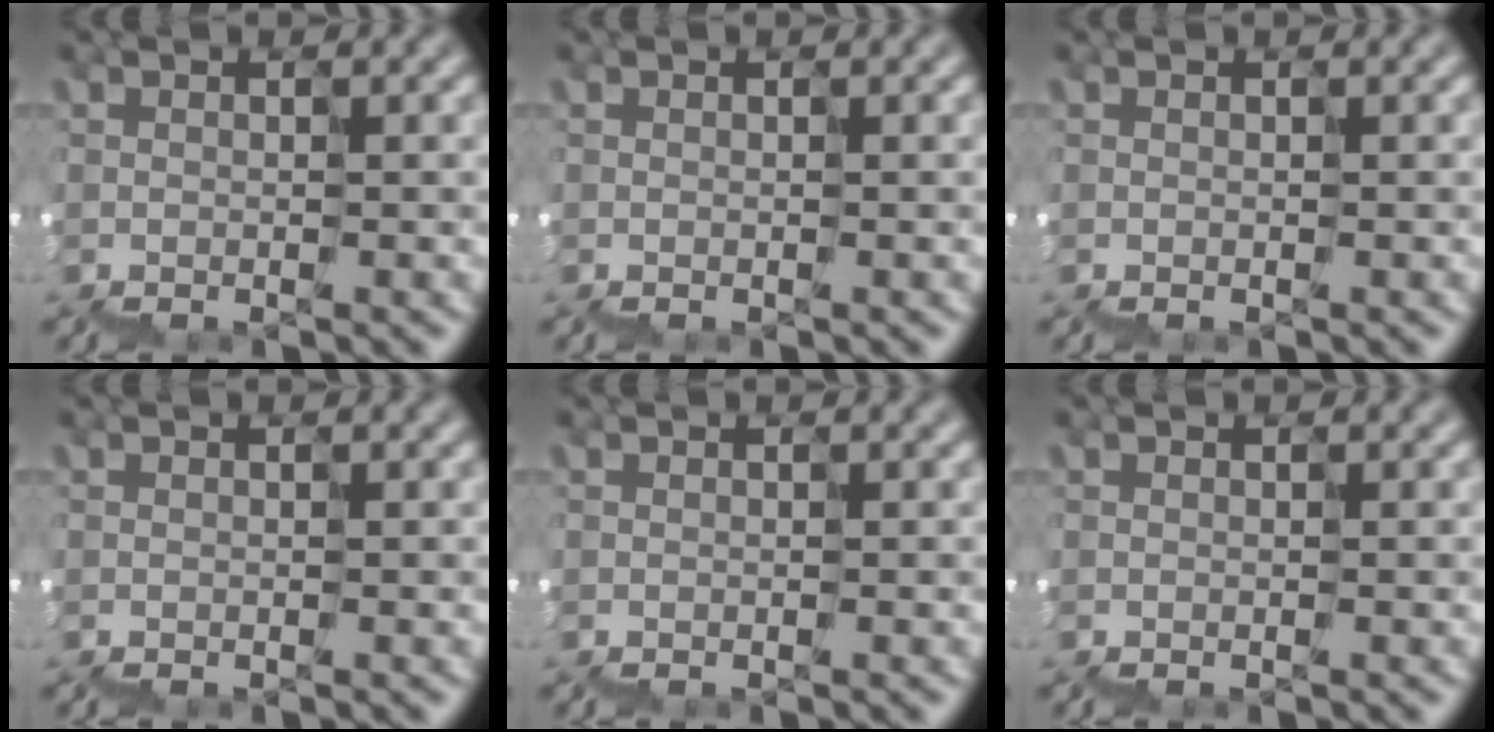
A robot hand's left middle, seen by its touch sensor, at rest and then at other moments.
{"total": 0.0}
{"total": 0.0}
{"total": 0.0}
{"total": 0.0}
{"total": 0.0}